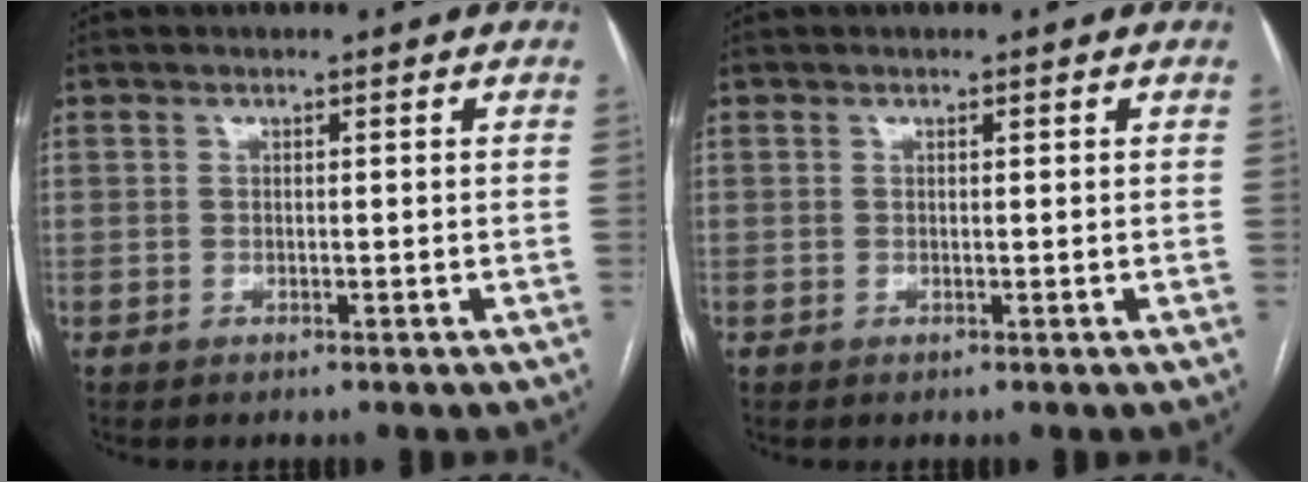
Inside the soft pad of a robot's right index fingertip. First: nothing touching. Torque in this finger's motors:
{"motor_torque": [0.07, 0.11, -0.03, 0.00]}